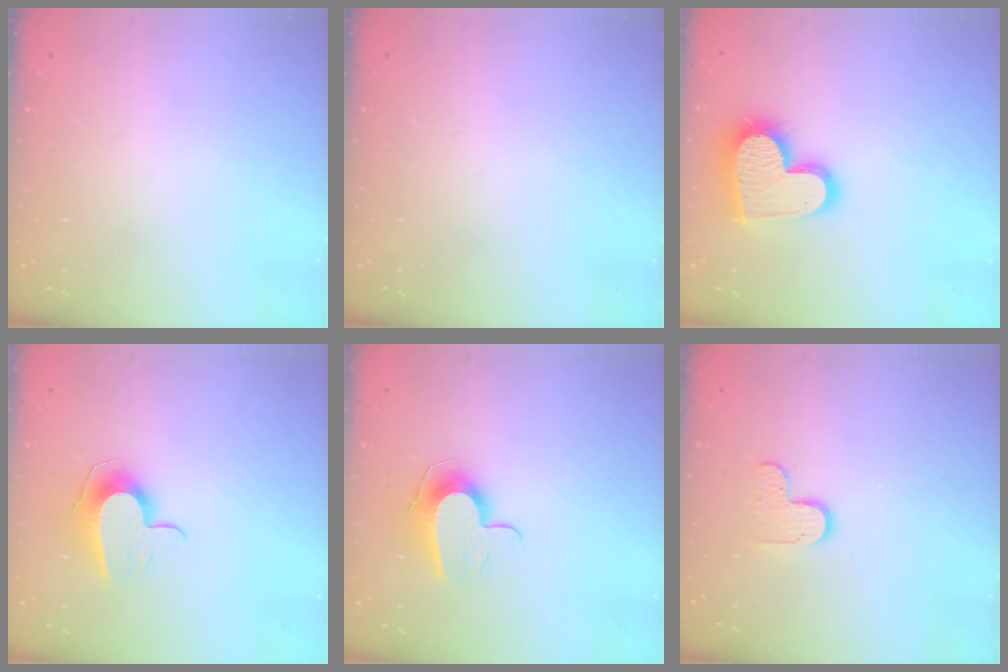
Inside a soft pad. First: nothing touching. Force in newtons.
{"total": 0.0}
{"total": 18.9, "press": 18.9, "slide": 1.5}
{"total": 10.0, "press": 10.0, "slide": 1.2}
{"total": 10.0, "press": 10.0, "slide": 1.2}
{"total": 5.5, "press": 5.5, "slide": 0.5}